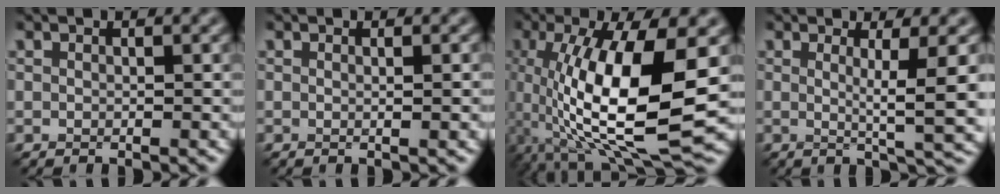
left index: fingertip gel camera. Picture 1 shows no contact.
{"total": 1.6, "force": [0.1, 0.6, 1.5], "torque": [-0.013, 0.002, -0.005]}
{"total": 12.7, "force": [-0.7, 4.3, 11.9], "torque": [-0.218, -0.014, -0.009]}
{"total": 5.7, "force": [0.6, 0.9, 5.6], "torque": [-0.078, -0.006, 0.011]}